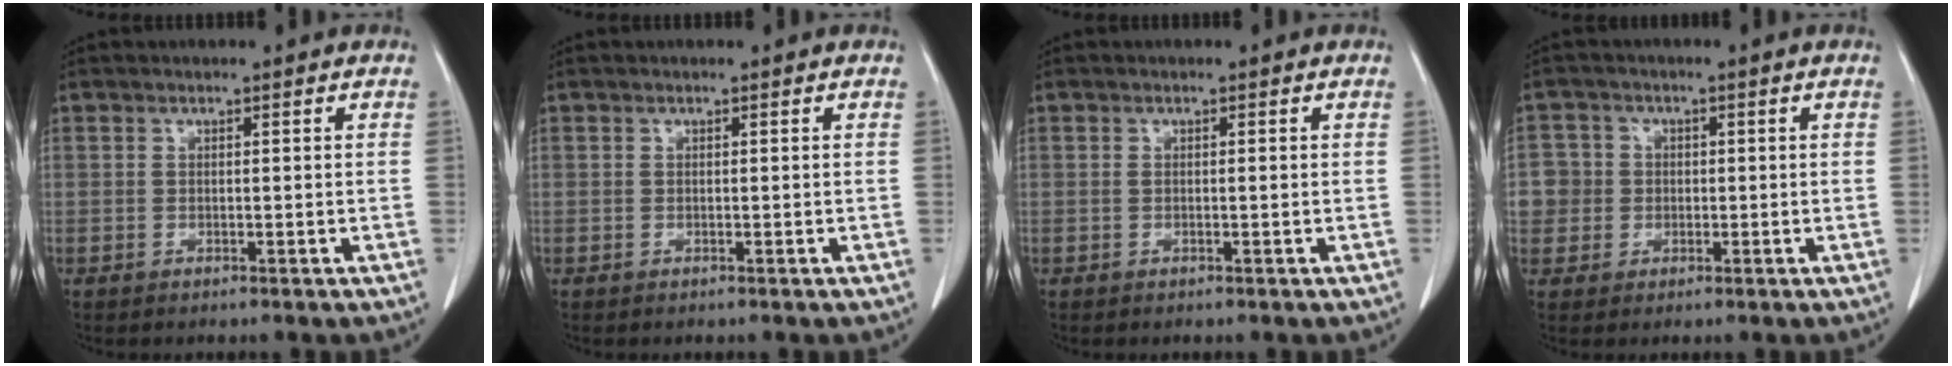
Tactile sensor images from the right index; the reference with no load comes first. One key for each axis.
{"total": 0.0}
{"total": 0.5, "fx": 0.0, "fy": 0.1, "fz": 0.5, "tx": -0.012, "ty": 0.000, "tz": 0.002}
{"total": 4.9, "fx": 0.0, "fy": 4.9, "fz": 0.2, "tx": 0.000, "ty": 0.016, "tz": 0.001}